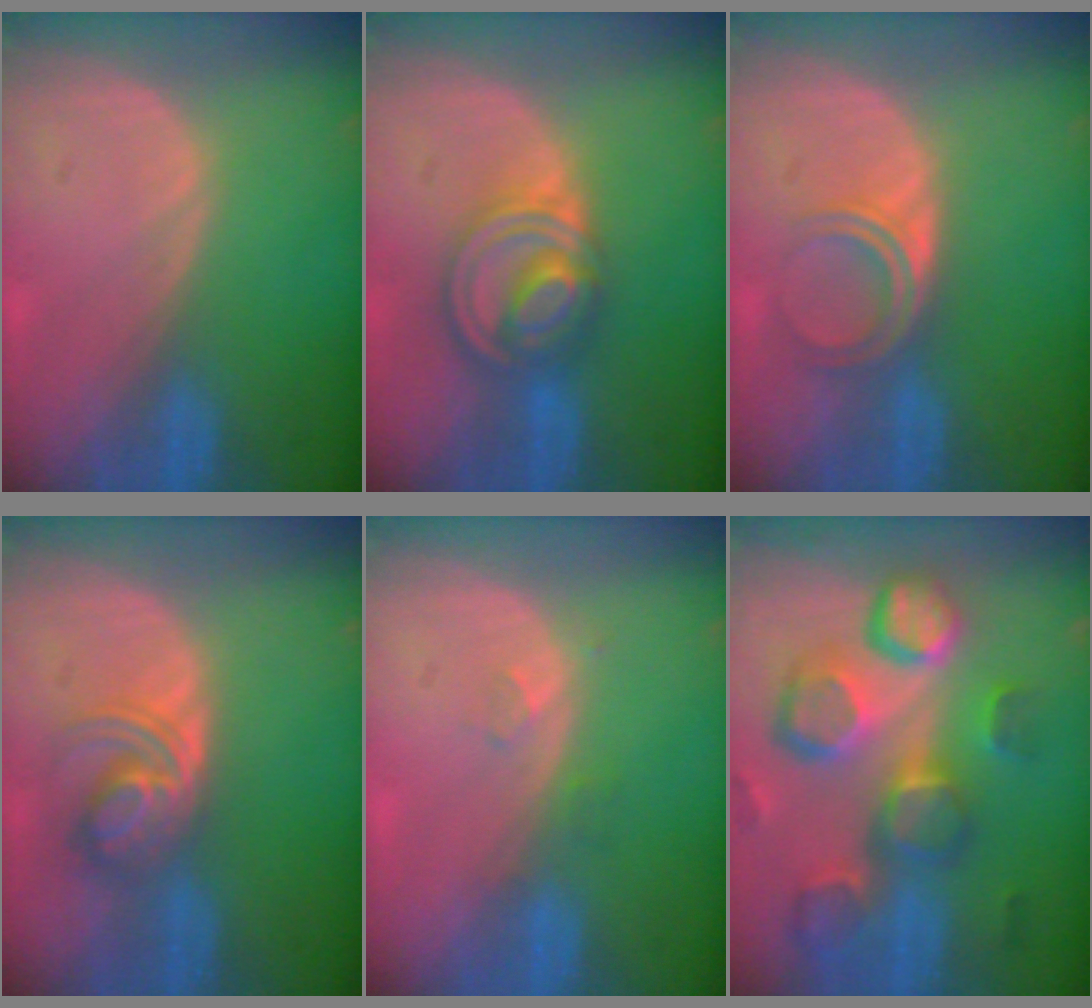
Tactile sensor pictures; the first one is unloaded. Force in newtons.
{"total": 7.9, "press": 6.9, "slide": 3.9}
{"total": 4.8, "press": 3.9, "slide": 2.8}
{"total": 5.6, "press": 5.4, "slide": 1.1}
{"total": 1.9, "press": 1.6, "slide": 1.0}
{"total": 13.0, "press": 11.4, "slide": 6.4}